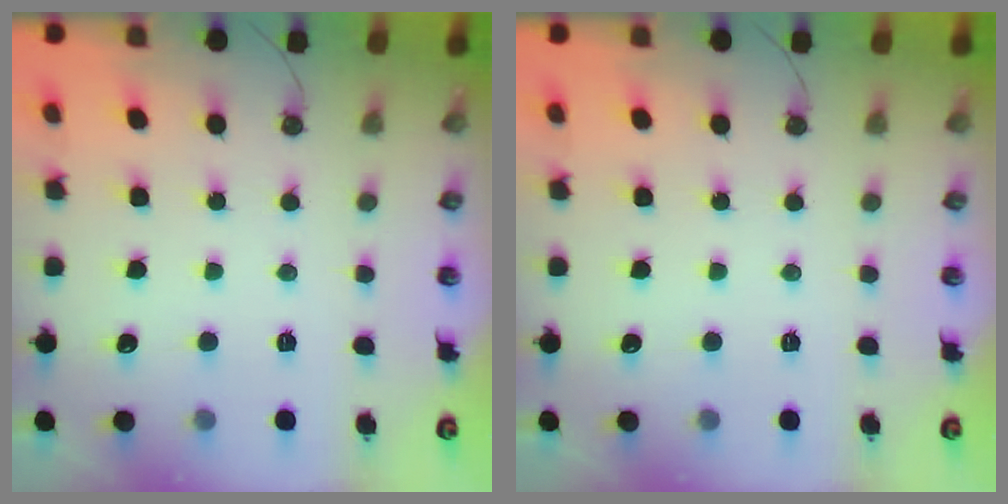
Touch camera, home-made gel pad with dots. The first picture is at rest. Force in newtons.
{"total": 0.0}